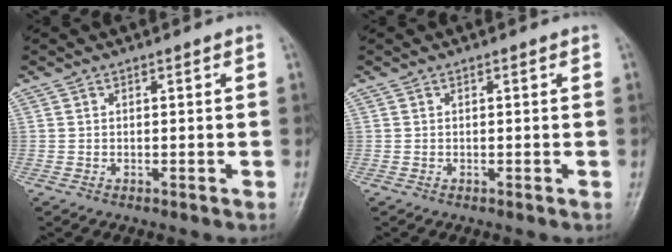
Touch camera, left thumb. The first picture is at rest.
{"total": 0.0}